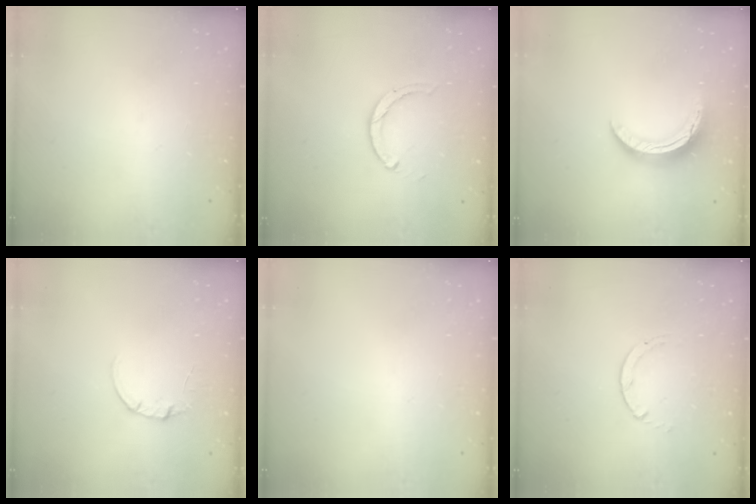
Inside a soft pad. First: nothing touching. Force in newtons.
{"total": 1.9, "press": 1.9, "slide": 0.2}
{"total": 10.4, "press": 10.3, "slide": 0.5}
{"total": 3.3, "press": 3.3, "slide": 0.4}
{"total": 2.4, "press": 2.4, "slide": 0.2}
{"total": 0.6, "press": 0.5, "slide": 0.1}